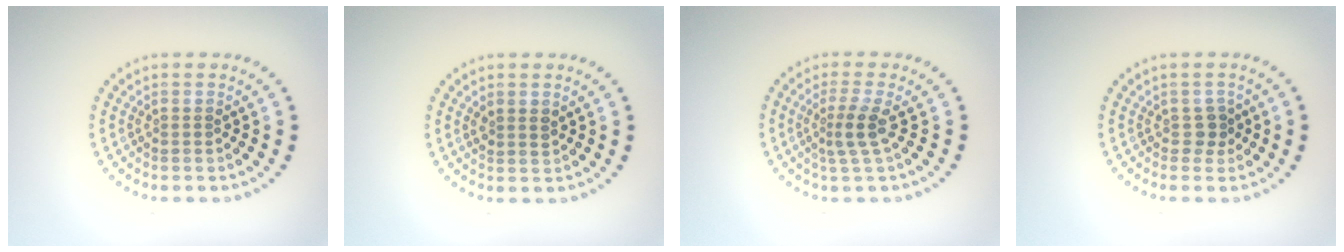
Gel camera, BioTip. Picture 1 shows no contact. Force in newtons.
{"total": 1.2, "press": 1.1, "slide": 0.6}
{"total": 2.4, "press": 1.7, "slide": 1.7}
{"total": 1.3, "press": 1.0, "slide": 0.8}